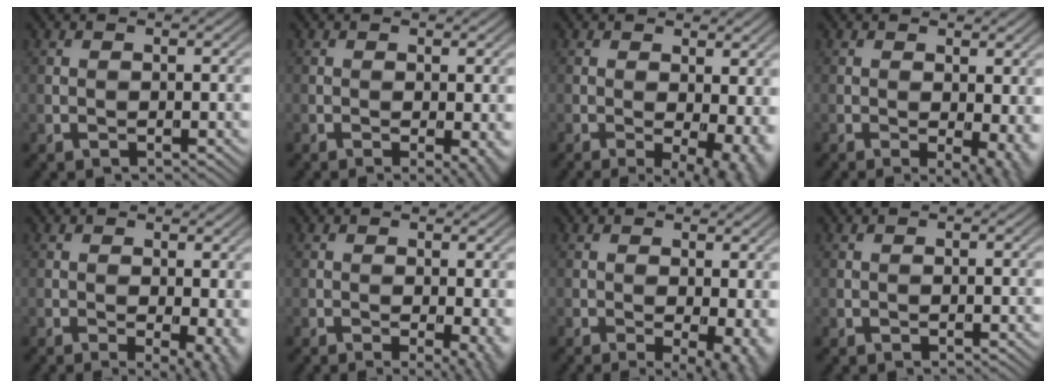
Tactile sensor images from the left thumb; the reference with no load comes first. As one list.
[{"total": 2.8, "force": [-0.7, 0.5, 2.6], "torque": [-0.036, -0.007, -0.010]}, {"total": 8.0, "force": [-0.9, 3.5, 7.2], "torque": [-0.088, -0.007, -0.002]}, {"total": 5.5, "force": [-0.5, 2.2, 5.0], "torque": [-0.067, -0.009, 0.000]}, {"total": 5.4, "force": [-0.7, 2.0, 5.0], "torque": [-0.068, -0.009, -0.004]}, {"total": 4.3, "force": [-0.6, 1.1, 4.1], "torque": [-0.054, -0.007, -0.007]}, {"total": 6.5, "force": [-1.0, 2.6, 5.9], "torque": [-0.080, -0.008, -0.008]}, {"total": 0.0}]